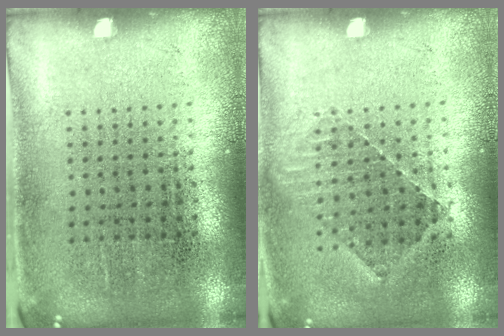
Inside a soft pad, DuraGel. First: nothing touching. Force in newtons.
{"total": 1.0, "press": 0.9, "slide": 0.2}